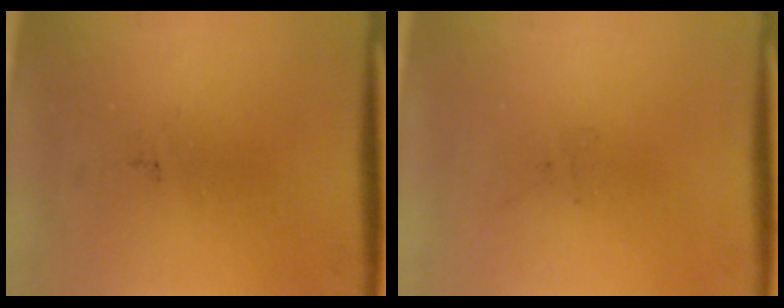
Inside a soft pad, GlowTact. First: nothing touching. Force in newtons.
{"total": 0.0}